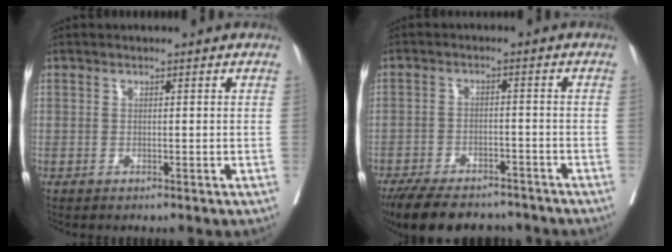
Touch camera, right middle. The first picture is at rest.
{"total": 13.6, "force": [-11.5, 4.7, 5.5], "torque": [-0.102, -0.002, -0.167]}